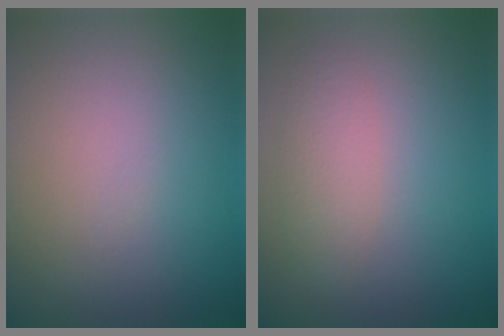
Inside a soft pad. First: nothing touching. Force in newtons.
{"total": 2.2, "press": 2.2, "slide": 0.1}